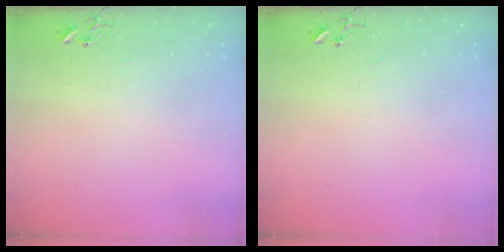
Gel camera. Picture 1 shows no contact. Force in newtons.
{"total": 0.0}